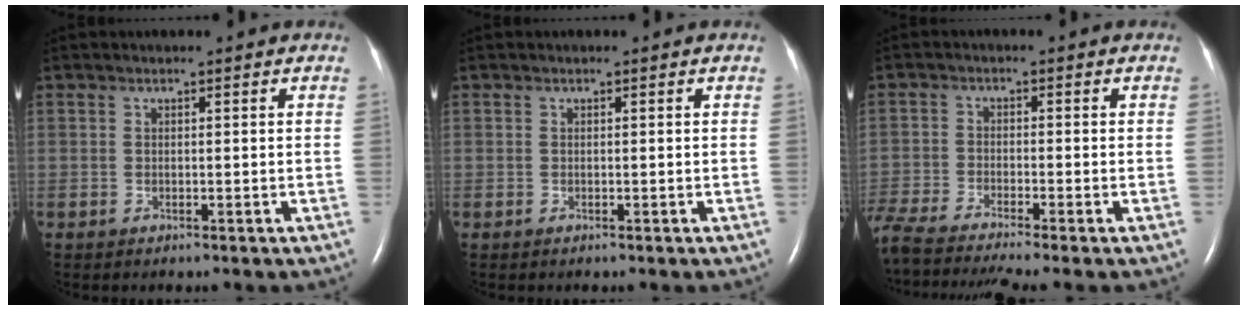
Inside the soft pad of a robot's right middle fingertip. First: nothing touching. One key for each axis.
{"total": 0.0}
{"total": 13.3, "fx": -11.5, "fy": -0.3, "fz": 6.6, "tx": -0.127, "ty": -0.023, "tz": -0.199}